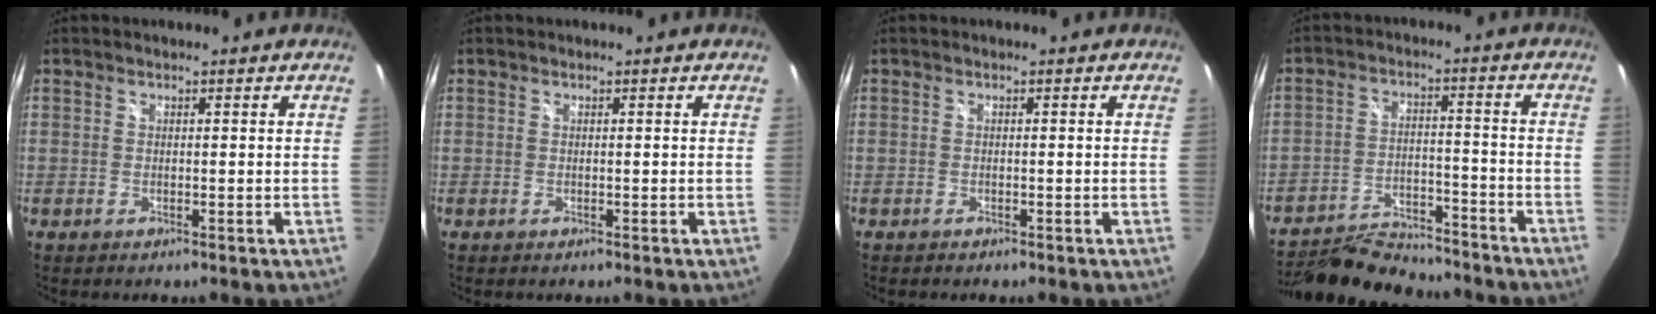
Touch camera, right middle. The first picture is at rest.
{"total": 0.0}
{"total": 0.9, "force": [-0.7, 0.4, 0.2], "torque": [-0.008, -0.003, -0.013]}
{"total": 16.1, "force": [-14.7, 3.7, 5.4], "torque": [-0.120, -0.002, -0.229]}